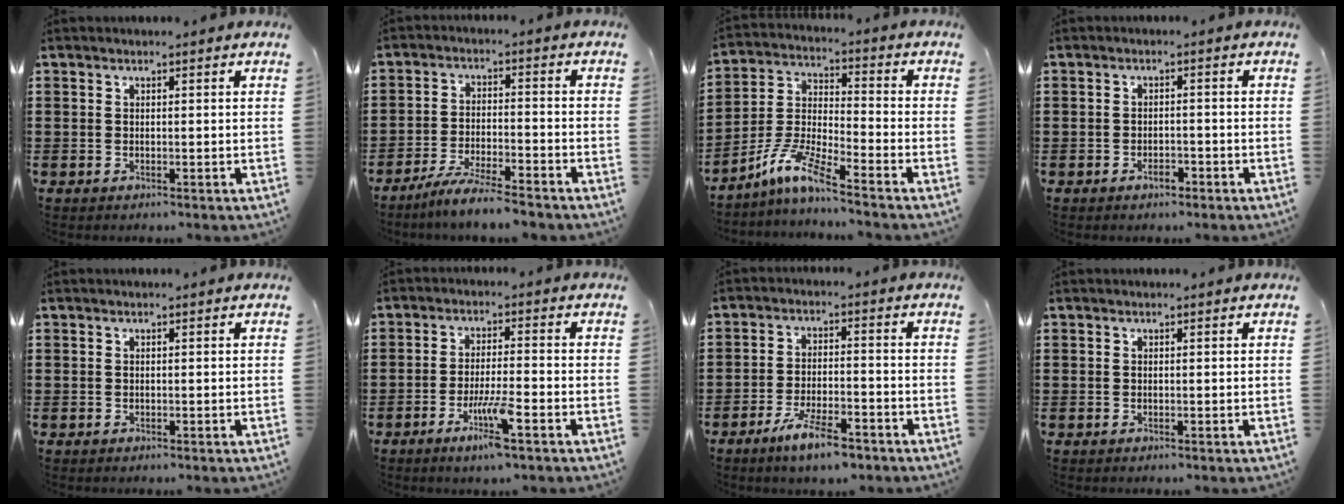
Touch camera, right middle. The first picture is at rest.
{"total": 5.9, "force": [-5.3, 0.0, 2.5], "torque": [-0.061, -0.011, -0.103]}
{"total": 8.1, "force": [-6.5, 0.6, 4.8], "torque": [-0.117, -0.011, -0.130]}
{"total": 2.0, "force": [-1.4, 0.9, 1.1], "torque": [-0.024, -0.001, -0.028]}
{"total": 0.0}
{"total": 6.0, "force": [-3.3, 0.5, 5.0], "torque": [-0.092, -0.007, -0.058]}
{"total": 6.8, "force": [-5.0, 1.4, 4.3], "torque": [-0.087, -0.002, -0.093]}
{"total": 0.0}